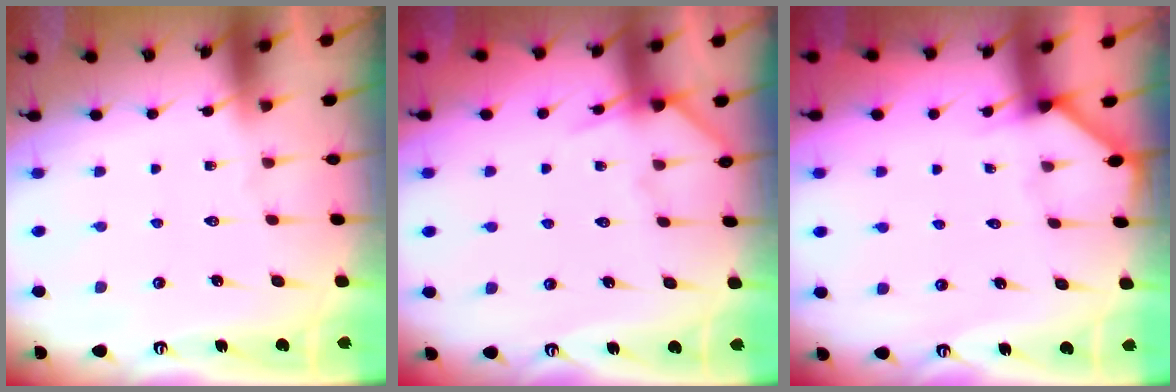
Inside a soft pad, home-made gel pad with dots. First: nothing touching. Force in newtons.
{"total": 7.9, "press": 7.9, "slide": 0.8}
{"total": 1.4, "press": 1.4, "slide": 0.1}